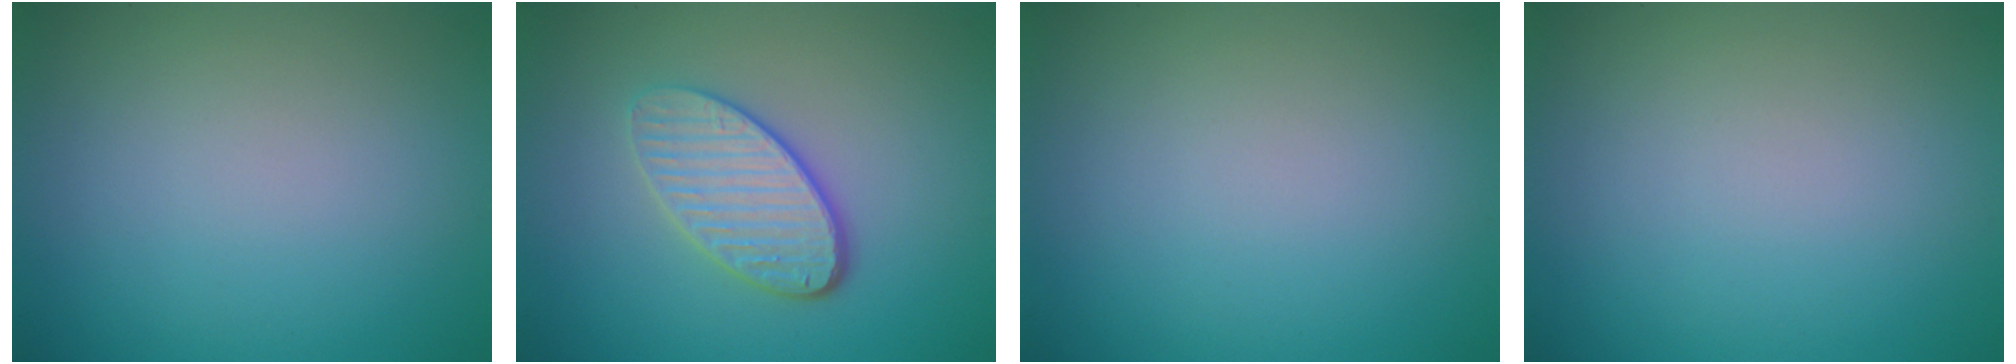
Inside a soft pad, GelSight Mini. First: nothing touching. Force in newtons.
{"total": 4.0, "press": 3.3, "slide": 2.4}
{"total": 0.0}
{"total": 0.0}